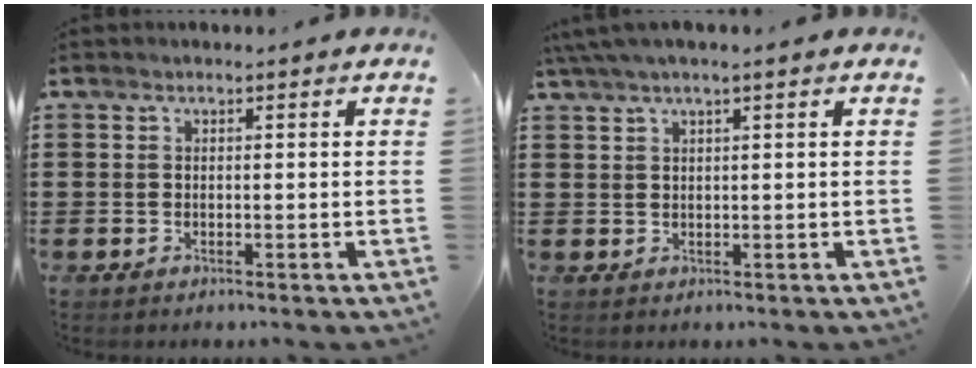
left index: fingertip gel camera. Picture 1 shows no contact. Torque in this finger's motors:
{"motor_torque": [1.22, -0.92, 0.92, 0.21]}